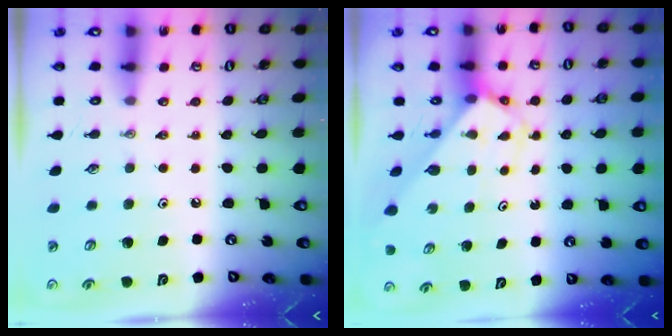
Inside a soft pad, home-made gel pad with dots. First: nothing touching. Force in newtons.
{"total": 2.9, "press": 2.9, "slide": 0.1}